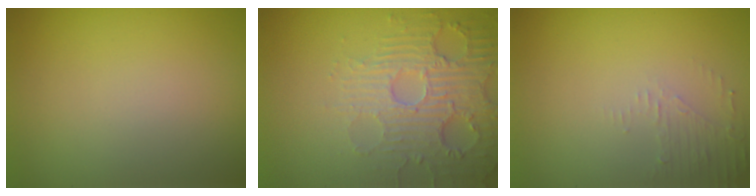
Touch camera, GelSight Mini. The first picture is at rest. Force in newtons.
{"total": 5.0, "press": 4.1, "slide": 2.9}
{"total": 1.6, "press": 1.5, "slide": 0.4}